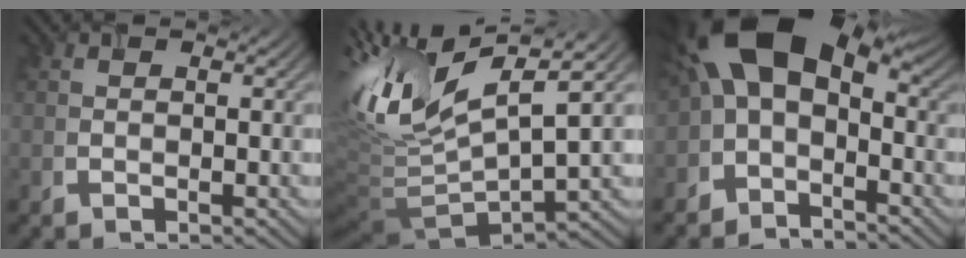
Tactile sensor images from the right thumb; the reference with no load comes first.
{"total": 15.2, "force": [2.9, 5.2, 13.9], "torque": [-0.309, 0.009, 0.061]}
{"total": 12.3, "force": [-0.3, 7.5, 9.7], "torque": [-0.192, 0.007, -0.021]}